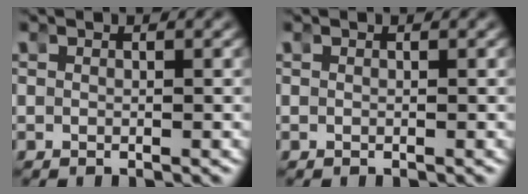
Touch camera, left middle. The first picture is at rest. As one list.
[{"total": 0.0}]